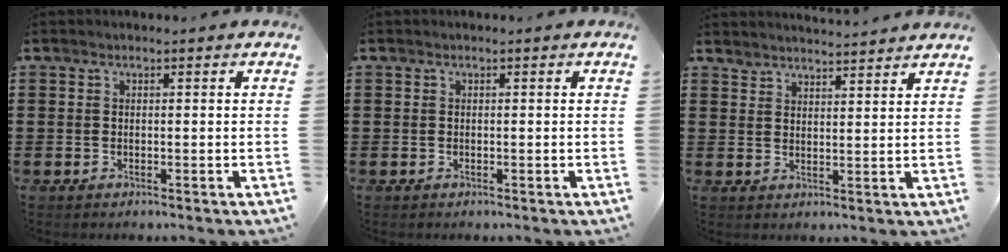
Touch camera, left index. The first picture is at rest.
{"total": 0.0}
{"total": 3.2, "force": [3.1, -0.3, -0.6], "torque": [0.000, -0.019, 0.056]}